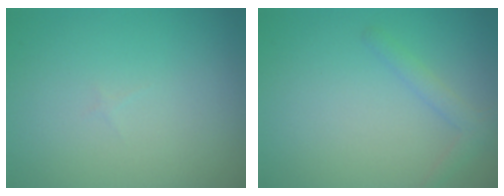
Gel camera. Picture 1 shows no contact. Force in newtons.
{"total": 1.4, "press": 1.4, "slide": 0.1}